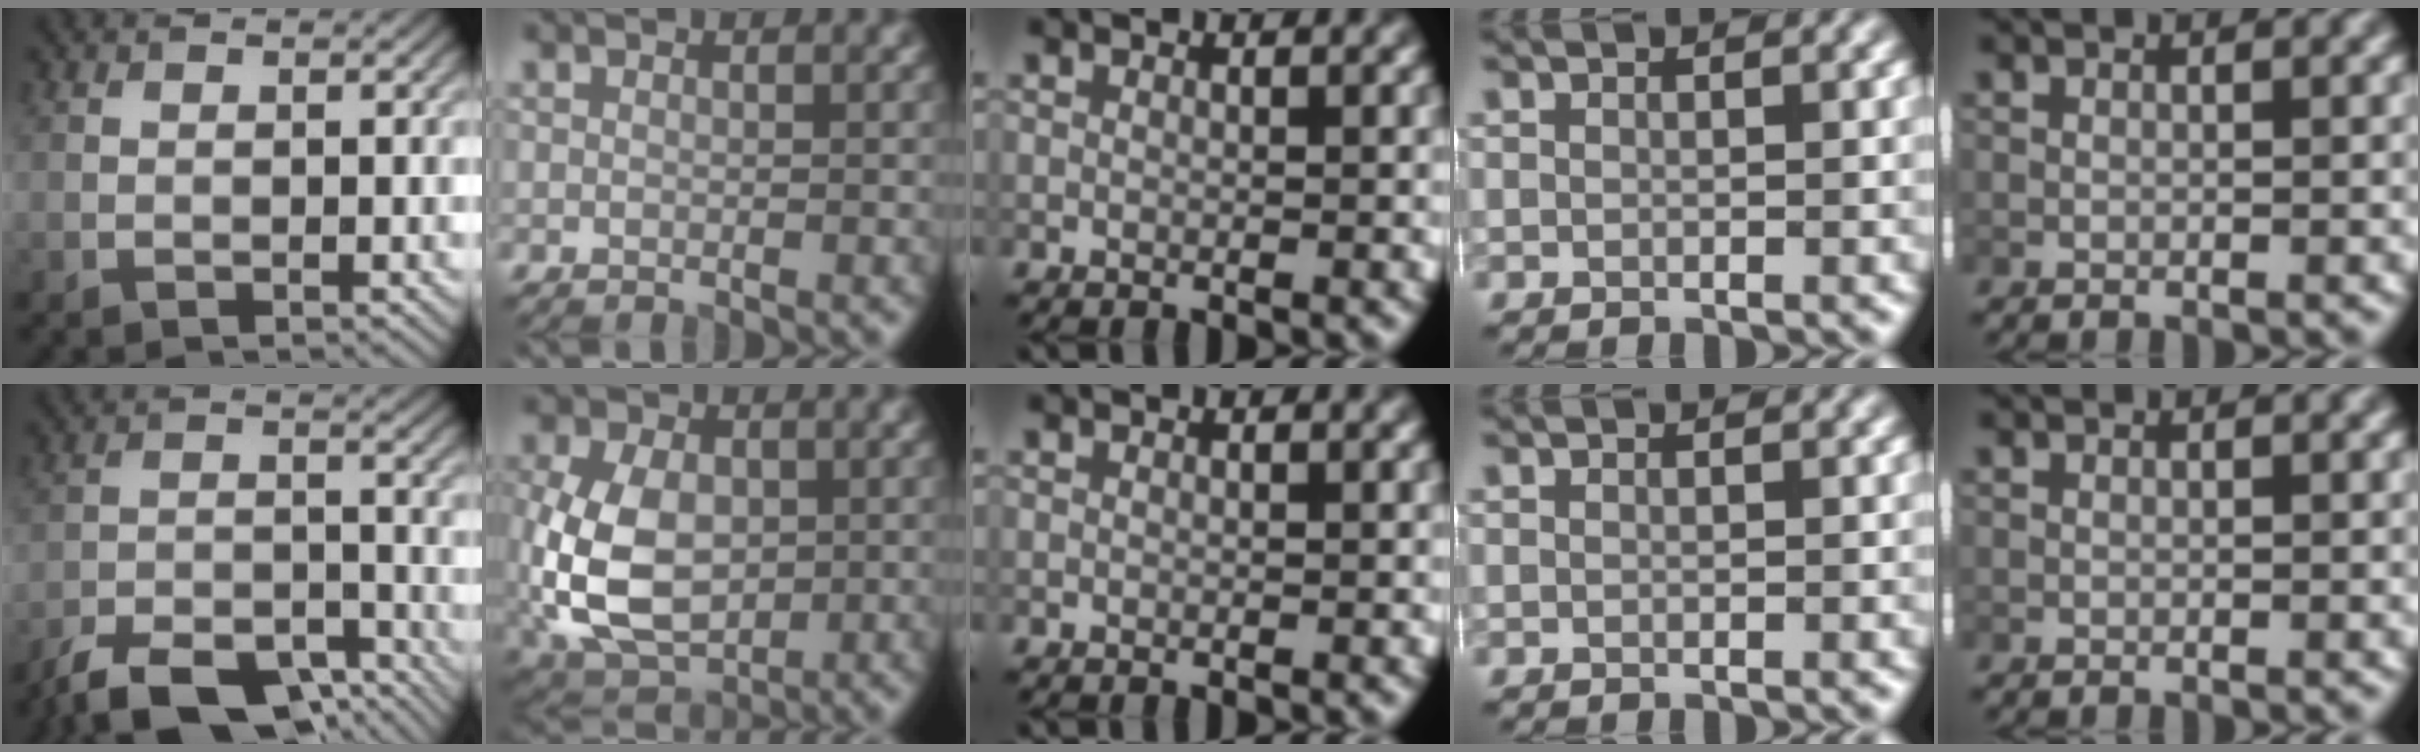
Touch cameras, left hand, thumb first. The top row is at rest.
{"thumb": {"total": 11.6, "force": [-9.2, 4.3, 5.6], "torque": [-0.096, -0.014, -0.156]}, "index": {"total": 9.5, "force": [-1.0, 6.3, 7.1], "torque": [-0.162, -0.003, -0.026]}}